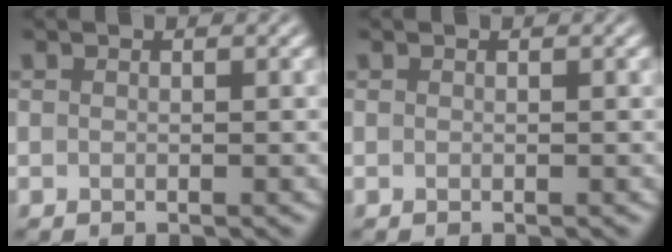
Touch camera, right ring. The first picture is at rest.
{"total": 0.0}